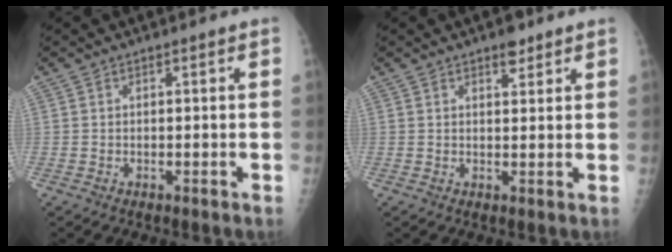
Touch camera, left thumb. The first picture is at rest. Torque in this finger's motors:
{"motor_torque": [3.42, 1.59, 0.51, -0.30, 0.18]}